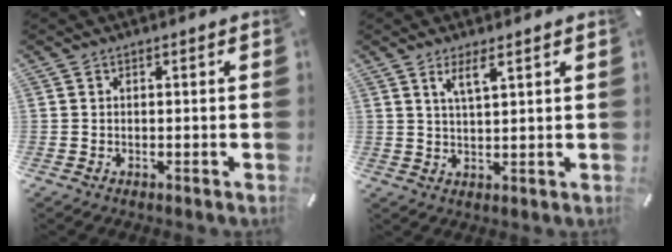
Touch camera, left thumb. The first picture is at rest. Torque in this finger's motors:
{"motor_torque": [0.15, 0.20, 0.46, -0.31, 0.14]}